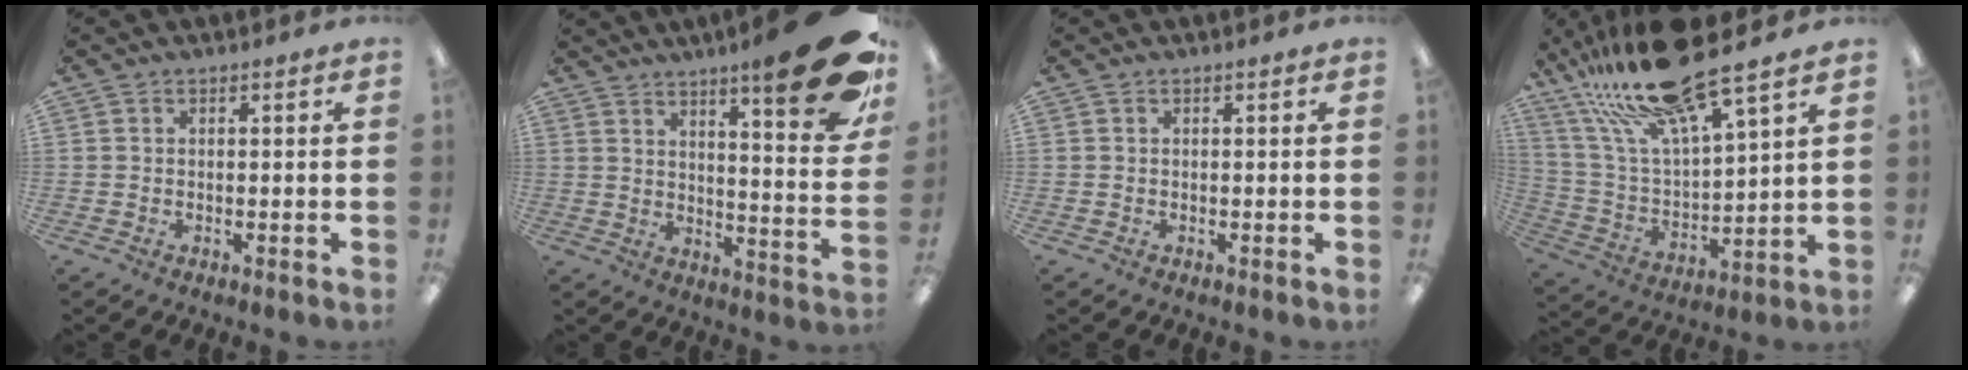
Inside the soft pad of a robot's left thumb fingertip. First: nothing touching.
{"total": 16.9, "force": [11.0, 2.3, 12.7], "torque": [-0.173, -0.084, 0.171]}
{"total": 0.0}
{"total": 22.9, "force": [18.3, 4.7, 12.8], "torque": [-0.246, -0.102, 0.313]}